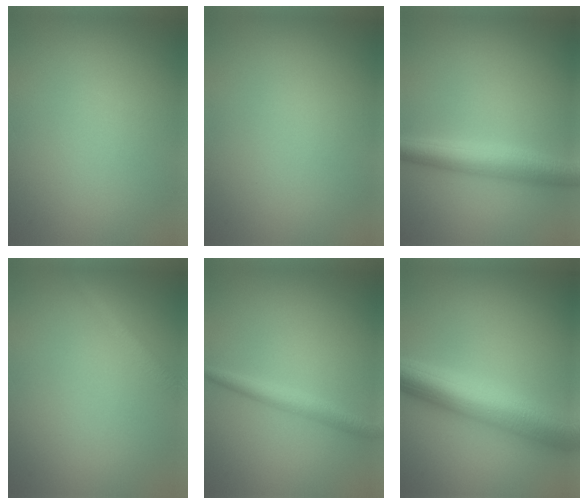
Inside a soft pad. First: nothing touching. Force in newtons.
{"total": 0.0}
{"total": 4.5, "press": 4.5, "slide": 0.1}
{"total": 1.6, "press": 1.6, "slide": 0.1}
{"total": 2.1, "press": 2.1, "slide": 0.1}
{"total": 8.6, "press": 8.5, "slide": 0.3}